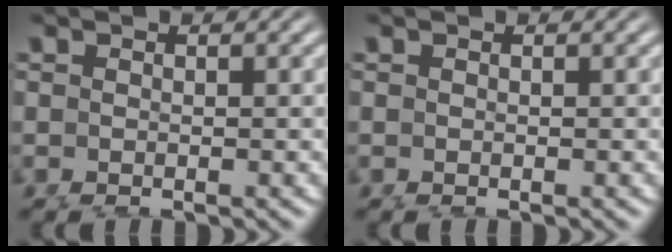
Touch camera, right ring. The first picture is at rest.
{"total": 0.0}